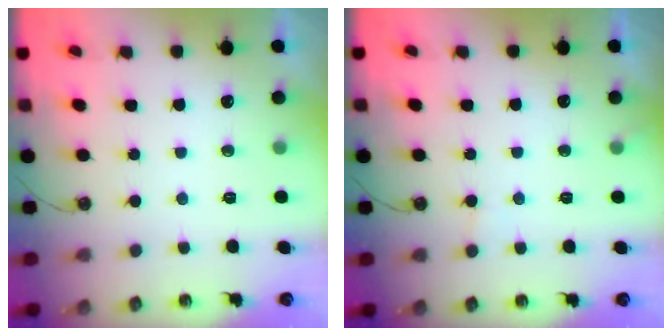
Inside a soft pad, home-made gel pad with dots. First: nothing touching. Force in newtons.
{"total": 5.0, "press": 5.0, "slide": 0.4}